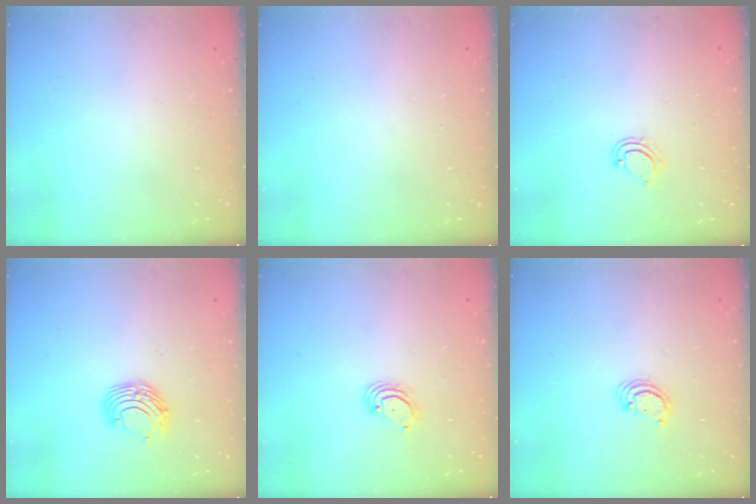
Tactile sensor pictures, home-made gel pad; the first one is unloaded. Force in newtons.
{"total": 0.0}
{"total": 4.8, "press": 4.8, "slide": 0.4}
{"total": 8.8, "press": 8.8, "slide": 0.9}
{"total": 3.0, "press": 3.0, "slide": 0.2}
{"total": 2.5, "press": 2.5, "slide": 0.2}